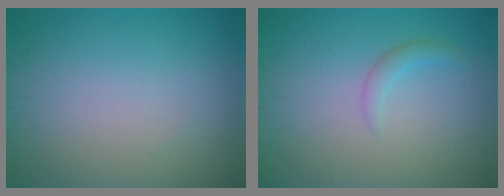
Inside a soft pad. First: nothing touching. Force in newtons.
{"total": 1.2, "press": 1.2, "slide": 0.1}